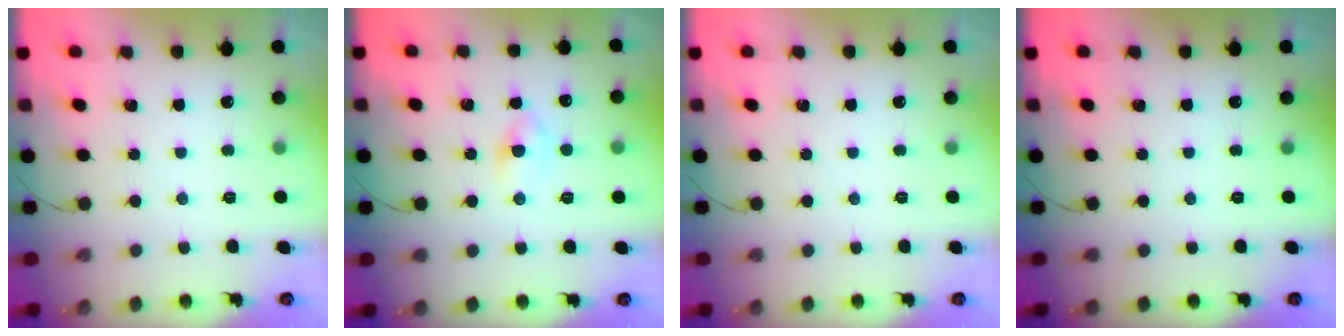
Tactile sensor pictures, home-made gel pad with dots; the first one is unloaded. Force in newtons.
{"total": 3.0, "press": 2.8, "slide": 1.2}
{"total": 0.0}
{"total": 0.0}